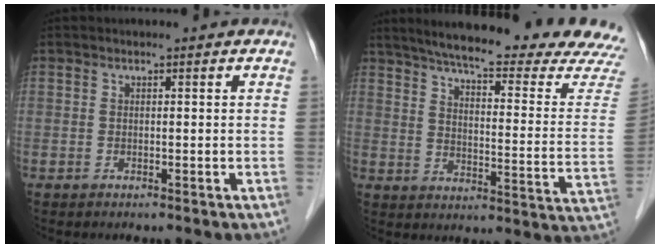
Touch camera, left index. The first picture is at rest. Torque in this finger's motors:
{"motor_torque": [0.56, -0.60, 0.42, 0.08]}